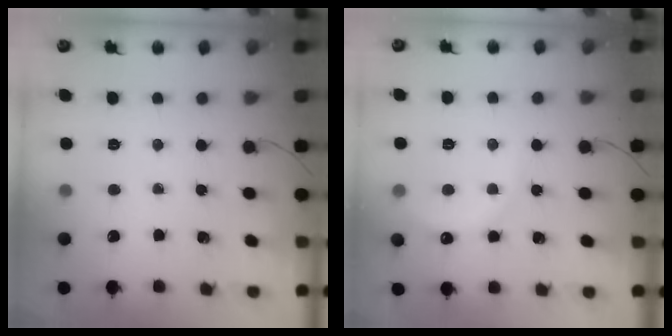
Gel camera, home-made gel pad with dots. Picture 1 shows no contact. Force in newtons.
{"total": 5.4, "press": 5.3, "slide": 1.0}